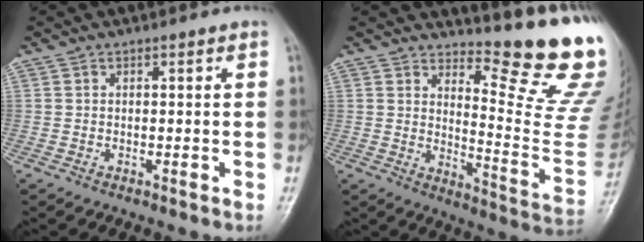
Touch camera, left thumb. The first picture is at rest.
{"total": 17.0, "force": [13.4, 2.8, 10.0], "torque": [-0.099, -0.166, 0.177]}